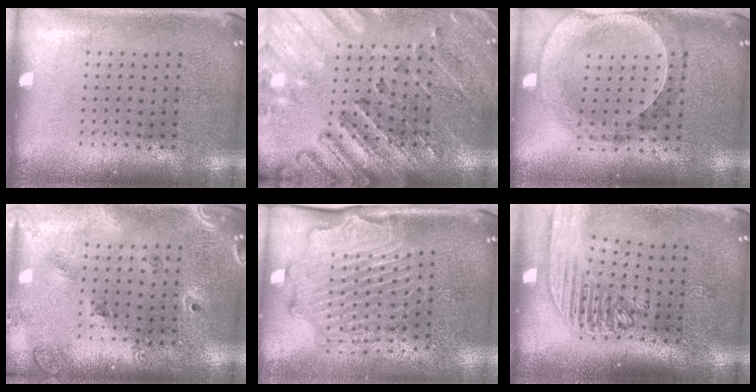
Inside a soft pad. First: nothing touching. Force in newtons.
{"total": 2.6, "press": 2.6, "slide": 0.4}
{"total": 0.6, "press": 0.6, "slide": 0.2}
{"total": 1.5, "press": 1.4, "slide": 0.6}
{"total": 2.2, "press": 2.2, "slide": 0.2}
{"total": 2.0, "press": 1.7, "slide": 1.1}